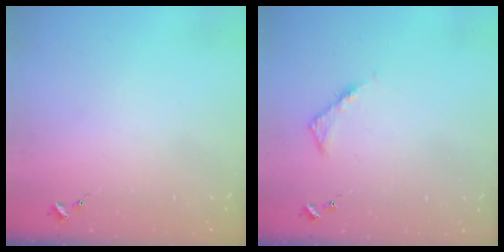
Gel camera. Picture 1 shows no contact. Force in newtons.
{"total": 4.1, "press": 4.0, "slide": 0.5}